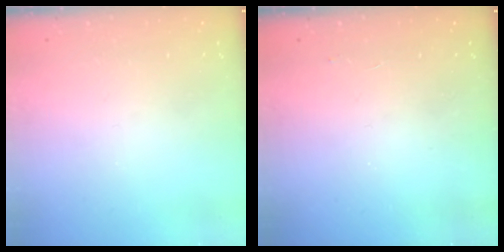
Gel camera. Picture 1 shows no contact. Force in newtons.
{"total": 2.1, "press": 2.0, "slide": 0.4}